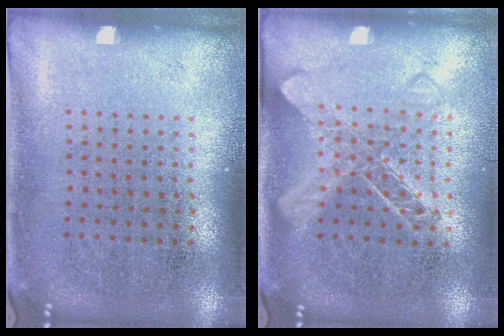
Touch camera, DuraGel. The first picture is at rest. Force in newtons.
{"total": 1.6, "press": 1.5, "slide": 0.6}